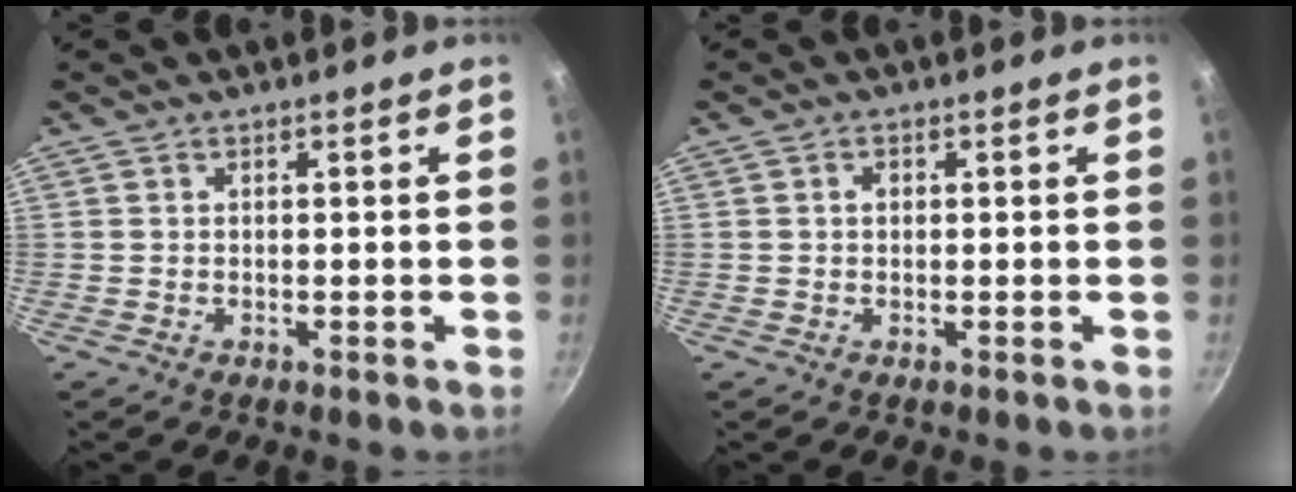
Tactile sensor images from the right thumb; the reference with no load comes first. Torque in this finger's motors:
{"motor_torque": [-0.39, 0.20, 0.10, -0.08, 0.00]}